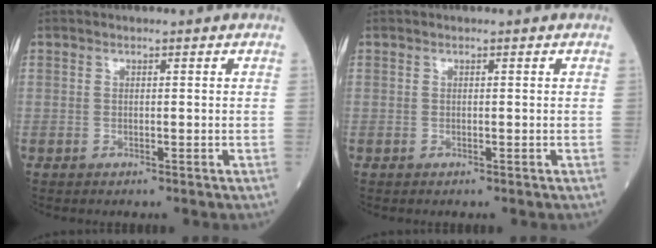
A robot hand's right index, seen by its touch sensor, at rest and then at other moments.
{"total": 0.0}